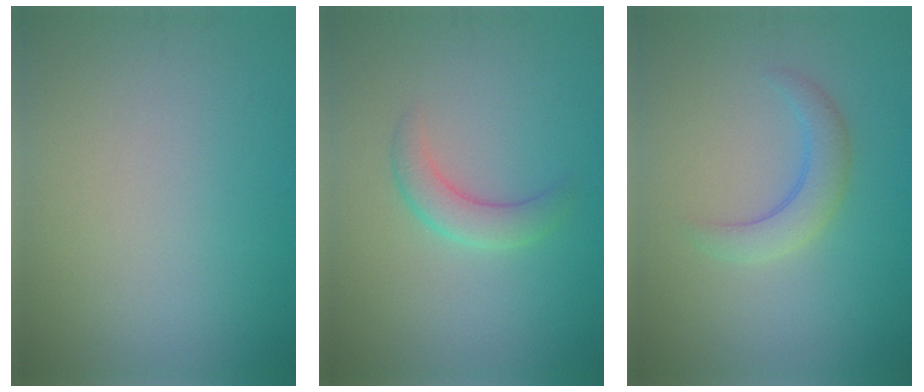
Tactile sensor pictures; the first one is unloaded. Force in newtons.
{"total": 2.4, "press": 2.4, "slide": 0.1}
{"total": 2.6, "press": 2.6, "slide": 0.2}